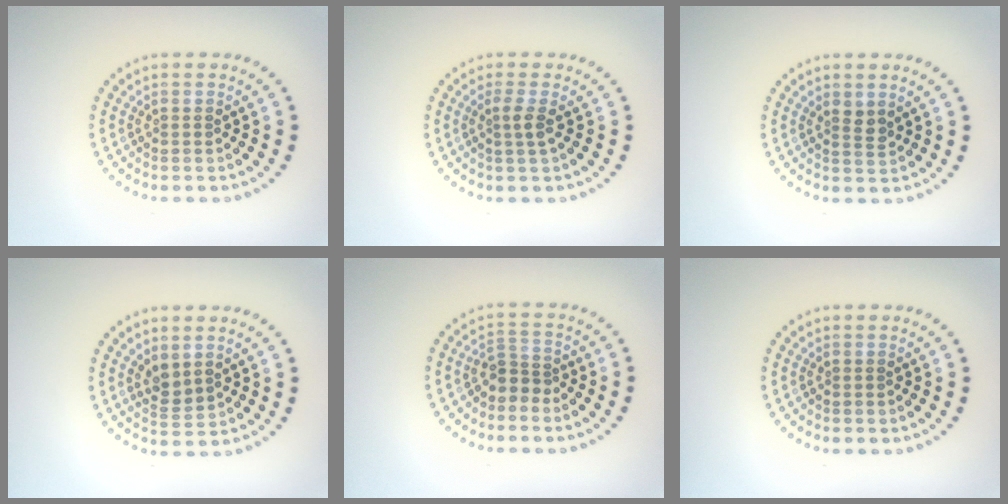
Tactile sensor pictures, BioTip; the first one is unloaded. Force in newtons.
{"total": 1.4, "press": 1.0, "slide": 0.9}
{"total": 1.4, "press": 1.1, "slide": 0.8}
{"total": 2.0, "press": 1.6, "slide": 1.1}
{"total": 2.3, "press": 1.7, "slide": 1.5}
{"total": 0.0}